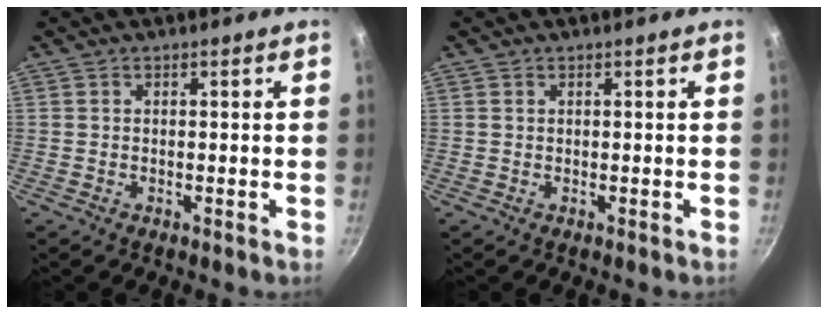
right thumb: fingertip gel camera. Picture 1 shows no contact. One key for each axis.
{"total": 0.0}